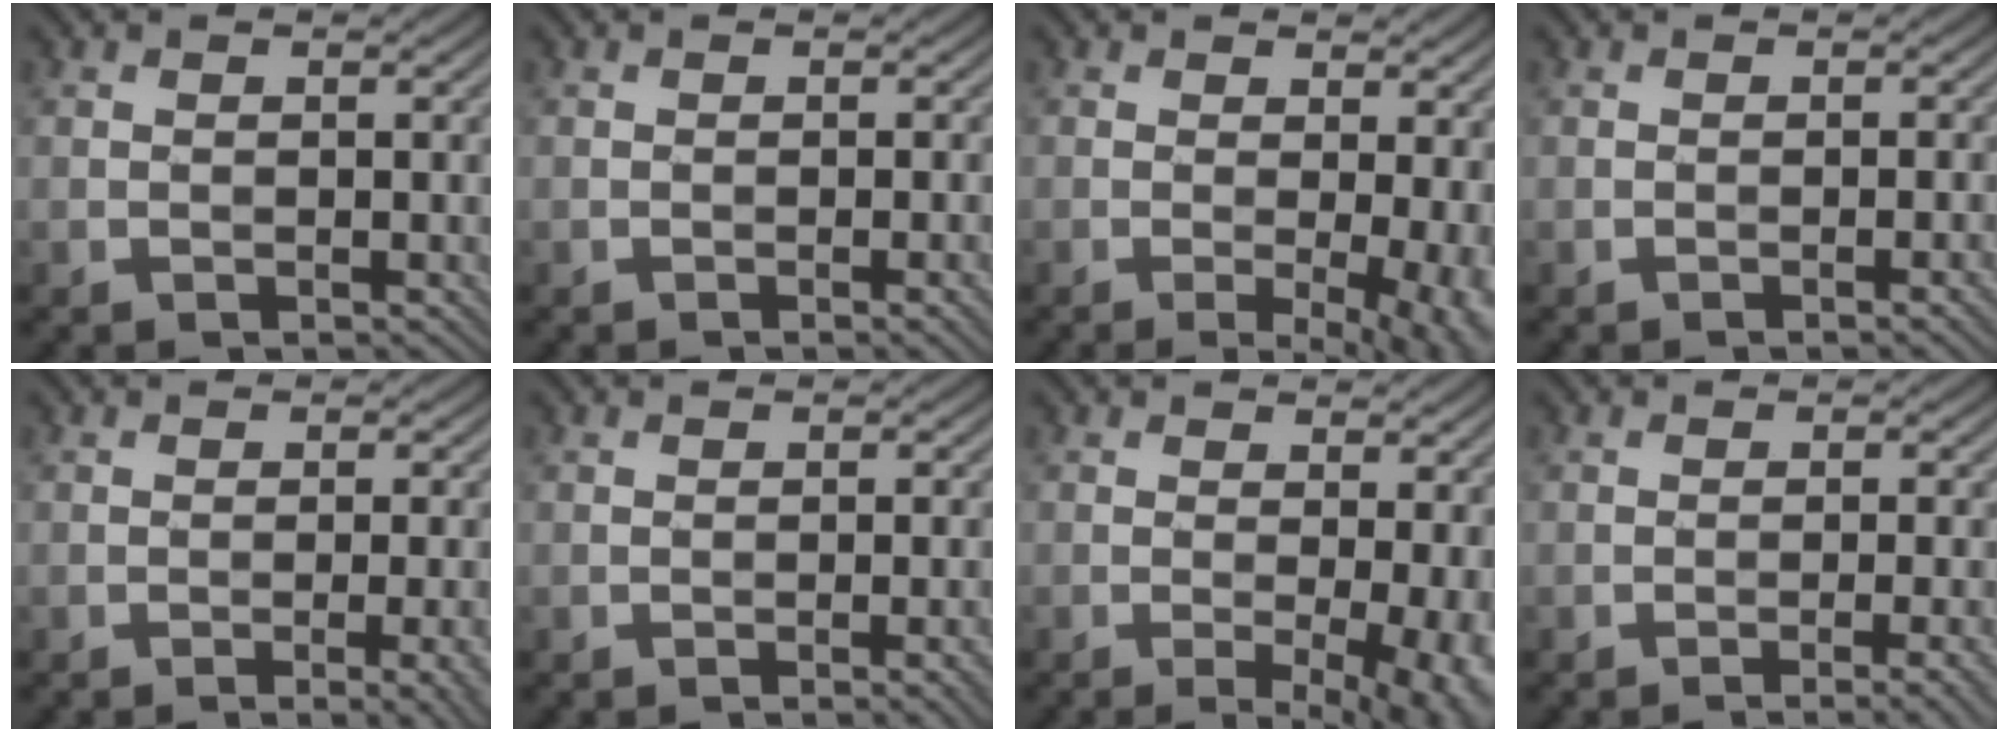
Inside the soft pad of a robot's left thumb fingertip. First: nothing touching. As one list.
[{"total": 1.6, "force": [-0.6, 0.2, 1.5], "torque": [-0.021, 0.002, -0.009]}, {"total": 7.8, "force": [-0.9, 2.4, 7.3], "torque": [-0.077, 0.000, -0.004]}, {"total": 1.5, "force": [-0.6, 0.2, 1.4], "torque": [-0.018, 0.005, -0.011]}, {"total": 5.0, "force": [-1.7, 1.3, 4.5], "torque": [-0.054, 0.003, -0.018]}, {"total": 2.6, "force": [-1.0, 0.5, 2.3], "torque": [-0.028, 0.007, -0.017]}, {"total": 7.8, "force": [-1.0, 2.4, 7.4], "torque": [-0.081, -0.002, -0.003]}, {"total": 3.3, "force": [-1.5, 0.5, 2.9], "torque": [-0.036, 0.010, -0.029]}]